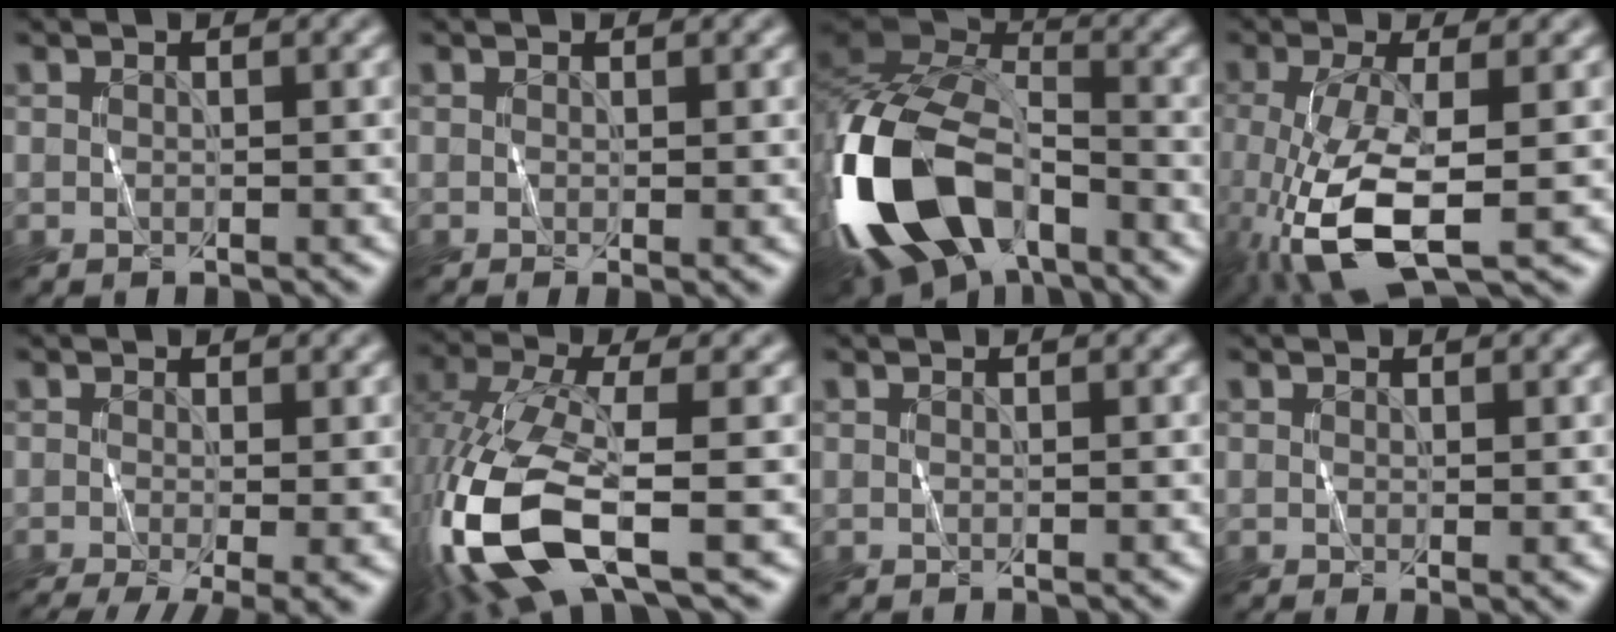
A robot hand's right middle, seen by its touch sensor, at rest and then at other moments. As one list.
[{"total": 0.7, "force": [-0.1, 0.1, 0.7], "torque": [-0.010, -0.006, -0.003]}, {"total": 14.7, "force": [-6.9, 8.4, 9.8], "torque": [-0.215, -0.009, -0.139]}, {"total": 8.0, "force": [-2.8, 2.6, 7.0], "torque": [-0.164, -0.013, -0.058]}, {"total": 6.2, "force": [-2.7, 1.7, 5.3], "torque": [-0.082, -0.013, -0.035]}, {"total": 11.8, "force": [-4.6, 4.7, 9.8], "torque": [-0.234, -0.021, -0.091]}, {"total": 0.0}, {"total": 0.7, "force": [0.1, 0.1, 0.7], "torque": [-0.009, -0.003, -0.001]}]